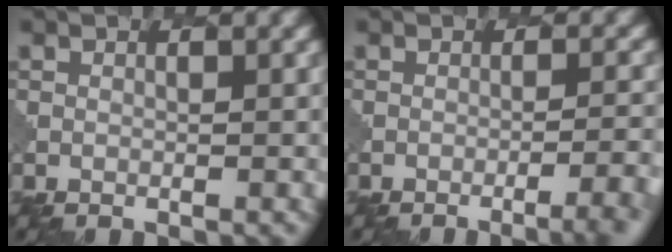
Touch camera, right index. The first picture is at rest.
{"total": 4.5, "force": [-2.8, 1.2, 3.4], "torque": [-0.031, 0.010, -0.041]}